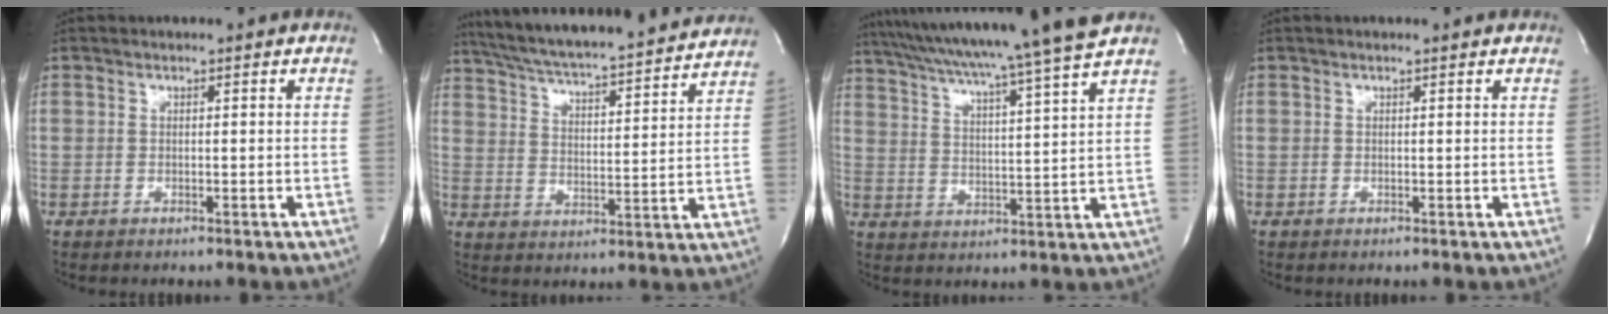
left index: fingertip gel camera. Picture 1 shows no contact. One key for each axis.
{"total": 22.7, "fx": 20.7, "fy": 1.5, "fz": 9.4, "tx": -0.163, "ty": -0.007, "tz": 0.290}
{"total": 18.7, "fx": 16.2, "fy": -2.6, "fz": 9.0, "tx": -0.159, "ty": -0.029, "tz": 0.231}
{"total": 0.7, "fx": 0.7, "fy": 0.0, "fz": 0.3, "tx": -0.012, "ty": 0.005, "tz": 0.007}